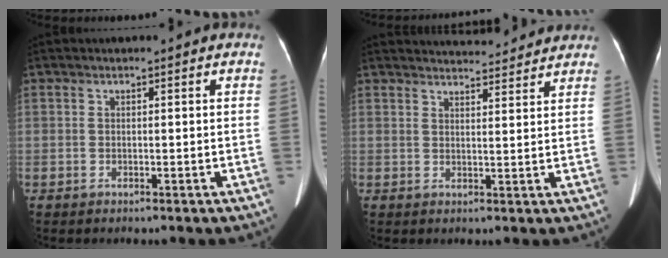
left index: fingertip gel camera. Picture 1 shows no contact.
{"total": 8.7, "force": [8.5, 1.2, 1.6], "torque": [-0.019, 0.012, 0.101]}